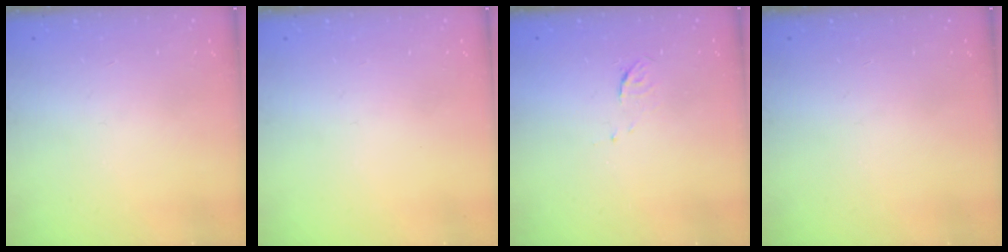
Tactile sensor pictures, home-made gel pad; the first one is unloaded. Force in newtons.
{"total": 0.0}
{"total": 3.9, "press": 3.9, "slide": 0.4}
{"total": 0.0}